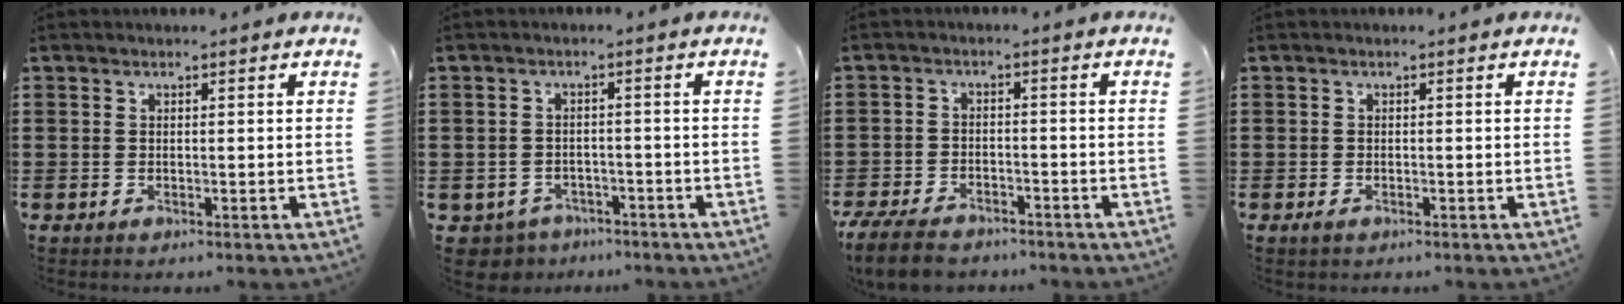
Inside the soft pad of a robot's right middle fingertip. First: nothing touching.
{"total": 2.7, "force": [-2.5, 0.9, -0.3], "torque": [-0.013, -0.003, -0.059]}
{"total": 5.3, "force": [-4.8, 1.3, 1.9], "torque": [-0.048, 0.002, -0.098]}
{"total": 0.6, "force": [-0.4, 0.3, 0.3], "torque": [-0.008, -0.004, -0.007]}